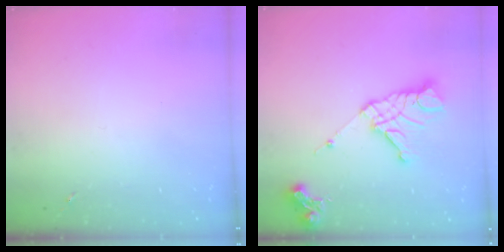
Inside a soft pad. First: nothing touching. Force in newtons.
{"total": 14.9, "press": 14.8, "slide": 1.6}